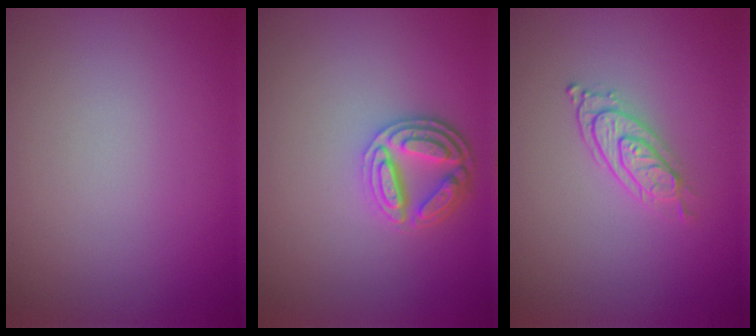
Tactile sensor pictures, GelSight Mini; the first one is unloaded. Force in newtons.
{"total": 3.8, "press": 3.2, "slide": 2.0}
{"total": 2.7, "press": 2.1, "slide": 1.6}